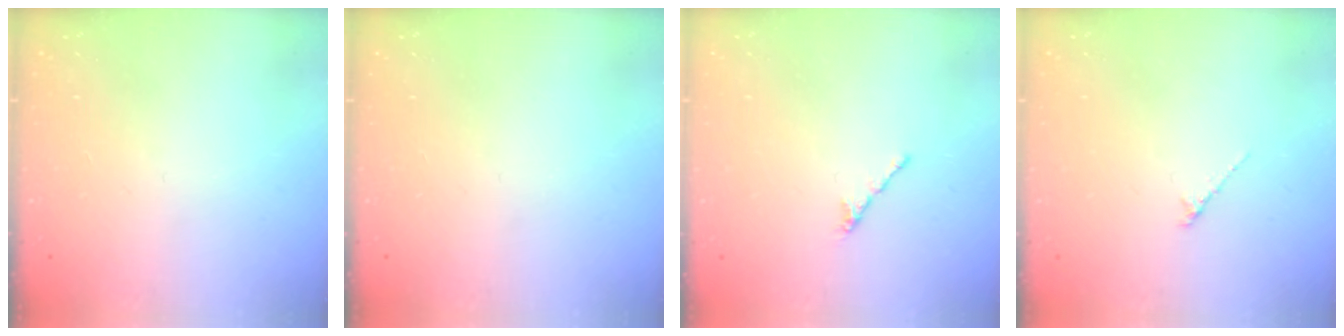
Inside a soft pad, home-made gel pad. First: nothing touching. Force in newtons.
{"total": 0.0}
{"total": 1.7, "press": 1.6, "slide": 0.5}
{"total": 1.2, "press": 1.1, "slide": 0.4}